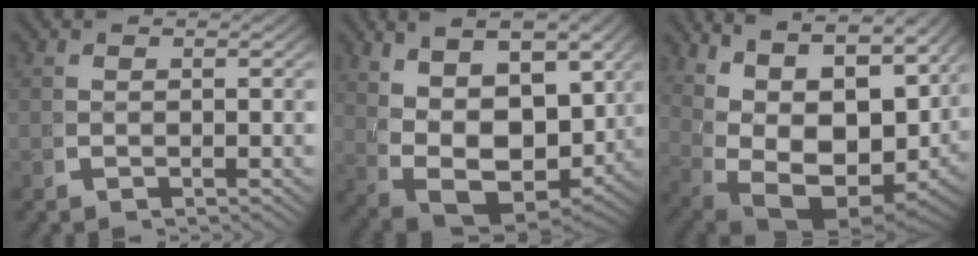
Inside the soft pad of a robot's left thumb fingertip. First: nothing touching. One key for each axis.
{"total": 13.1, "fx": -0.2, "fy": 9.0, "fz": 9.5, "tx": -0.199, "ty": -0.058, "tz": 0.020}
{"total": 15.8, "fx": 0.9, "fy": 10.5, "fz": 11.8, "tx": -0.213, "ty": -0.043, "tz": 0.034}